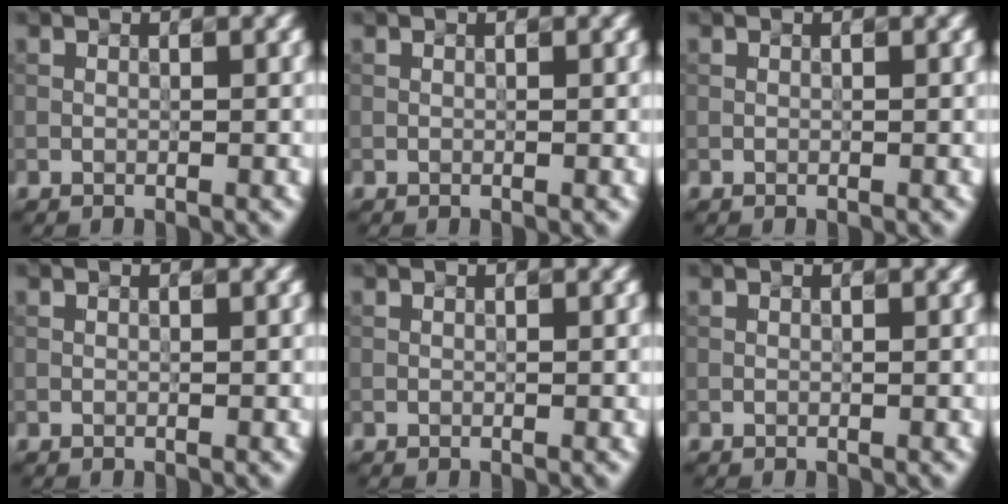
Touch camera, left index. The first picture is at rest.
{"total": 0.0}
{"total": 0.0}
{"total": 0.0}
{"total": 0.0}
{"total": 0.0}